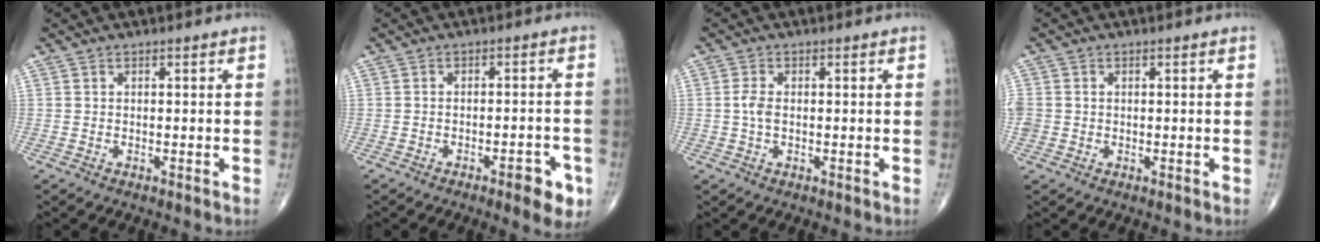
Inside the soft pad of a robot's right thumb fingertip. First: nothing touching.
{"total": 5.8, "force": [-3.1, 1.8, 4.6], "torque": [-0.042, 0.013, -0.037]}
{"total": 2.3, "force": [-0.2, 1.3, 1.9], "torque": [-0.046, 0.002, -0.007]}
{"total": 3.2, "force": [-0.3, 2.8, 1.4], "torque": [-0.036, 0.006, -0.002]}